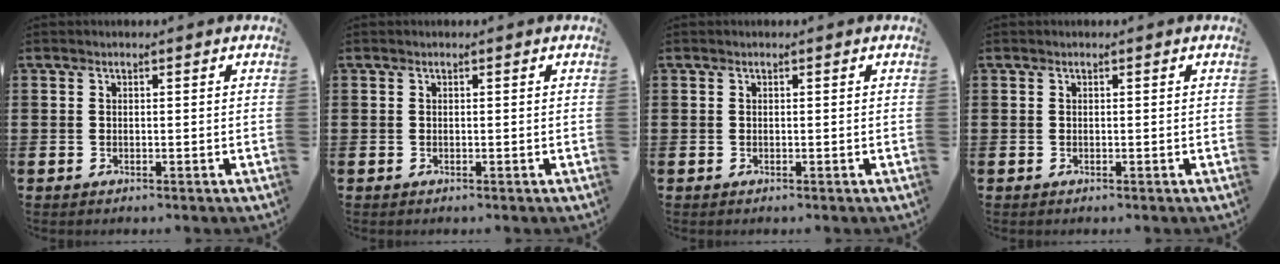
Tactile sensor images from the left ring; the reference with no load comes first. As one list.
[{"total": 0.0}, {"total": 0.0}, {"total": 0.0}]